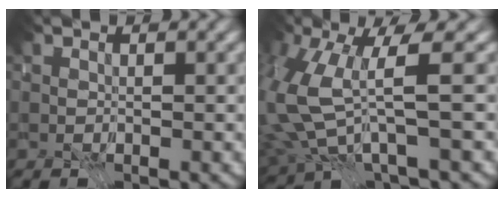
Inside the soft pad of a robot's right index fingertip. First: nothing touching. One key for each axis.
{"total": 5.2, "fx": -2.5, "fy": -0.8, "fz": 4.5, "tx": -0.118, "ty": -0.040, "tz": -0.034}